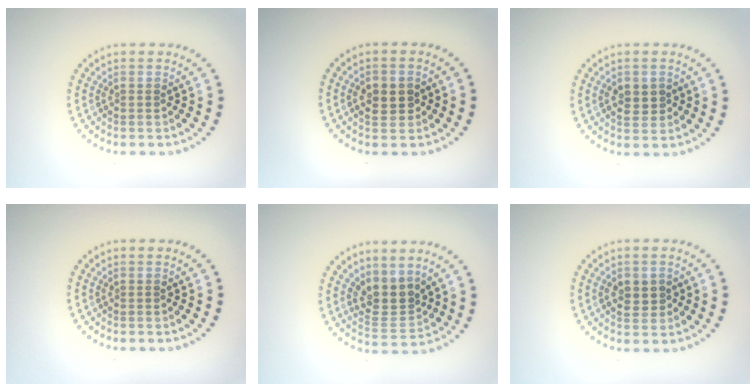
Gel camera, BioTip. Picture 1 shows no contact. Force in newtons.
{"total": 2.7, "press": 2.7, "slide": 0.2}
{"total": 2.2, "press": 2.2, "slide": 0.1}
{"total": 0.0}
{"total": 3.5, "press": 3.1, "slide": 1.7}
{"total": 2.2, "press": 2.2, "slide": 0.1}